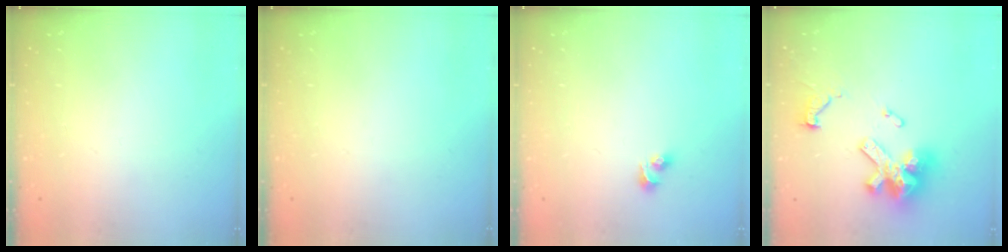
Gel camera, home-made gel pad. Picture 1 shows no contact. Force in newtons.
{"total": 0.0}
{"total": 3.5, "press": 3.1, "slide": 1.6}
{"total": 15.0, "press": 15.0, "slide": 0.8}